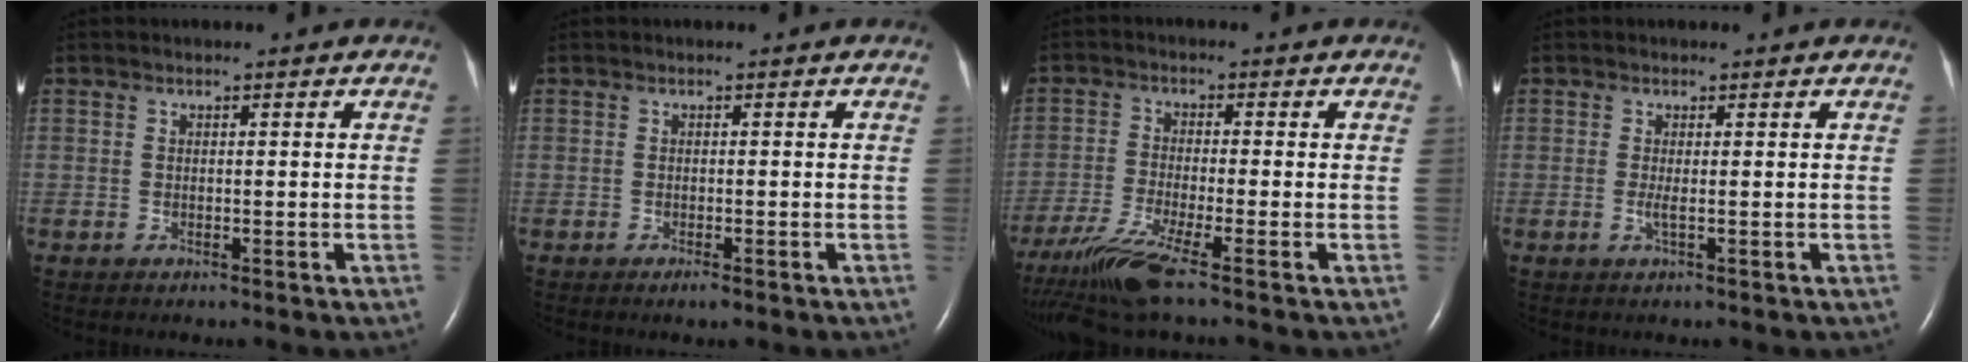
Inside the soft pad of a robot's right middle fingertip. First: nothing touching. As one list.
[{"total": 1.1, "force": [-0.7, 0.1, 0.8], "torque": [-0.015, -0.003, -0.008]}, {"total": 8.5, "force": [-6.1, -0.8, 5.9], "torque": [-0.119, -0.030, -0.112]}, {"total": 1.0, "force": [-0.1, -0.2, 0.9], "torque": [-0.023, -0.002, 0.000]}]